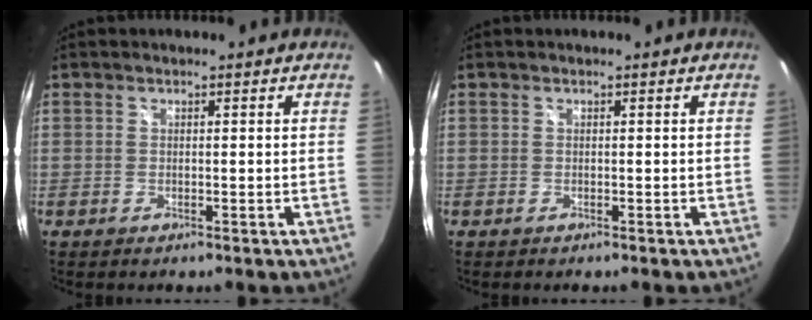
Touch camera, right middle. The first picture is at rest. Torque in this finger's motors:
{"motor_torque": [0.11, -0.27, 0.03, 0.01]}